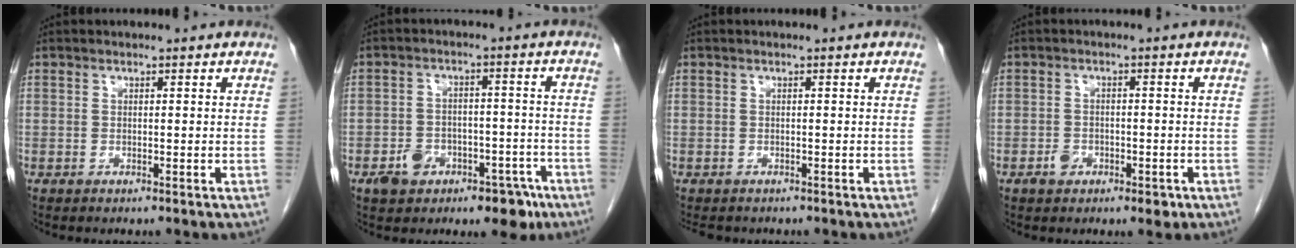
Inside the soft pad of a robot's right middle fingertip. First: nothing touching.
{"total": 8.7, "force": [-5.1, 5.6, 4.4], "torque": [-0.055, 0.027, -0.066]}
{"total": 3.8, "force": [-3.2, 1.6, 1.2], "torque": [-0.020, -0.006, -0.042]}
{"total": 3.4, "force": [-1.7, 2.2, 2.0], "torque": [-0.024, 0.004, -0.020]}